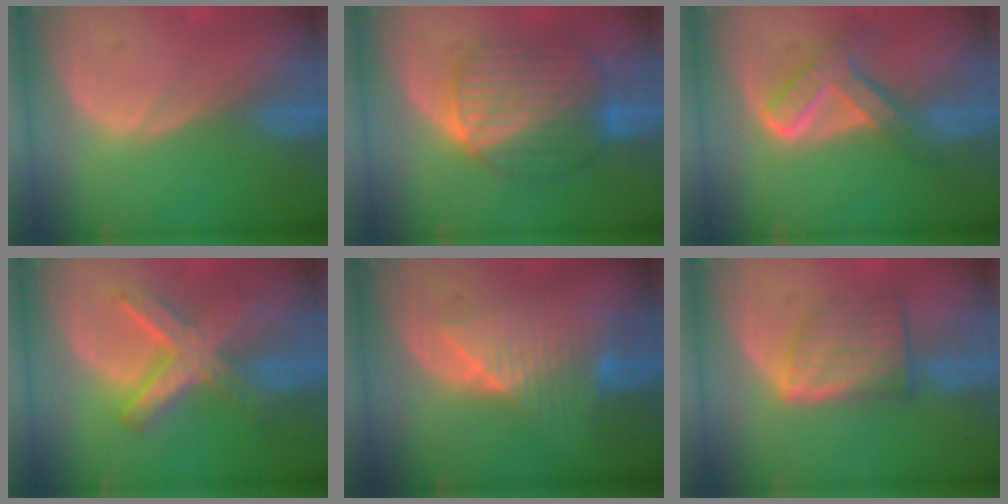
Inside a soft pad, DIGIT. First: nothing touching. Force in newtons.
{"total": 10.2, "press": 10.2, "slide": 0.9}
{"total": 7.7, "press": 6.5, "slide": 4.1}
{"total": 8.6, "press": 8.6, "slide": 0.7}
{"total": 7.4, "press": 7.2, "slide": 1.6}
{"total": 7.1, "press": 6.4, "slide": 2.9}